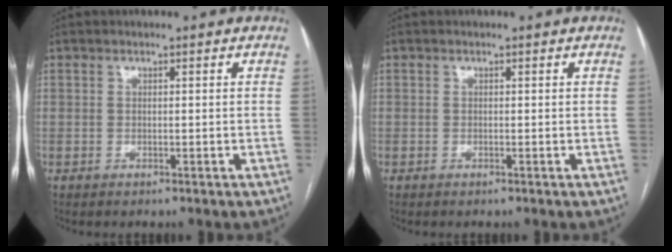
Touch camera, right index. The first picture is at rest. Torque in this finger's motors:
{"motor_torque": [0.00, 0.01, -0.01, 0.01]}